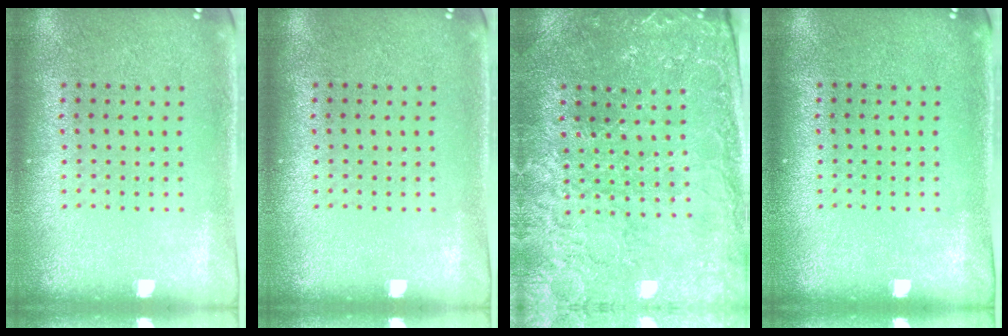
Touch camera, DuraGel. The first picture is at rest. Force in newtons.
{"total": 0.0}
{"total": 1.7, "press": 1.7, "slide": 0.3}
{"total": 0.0}